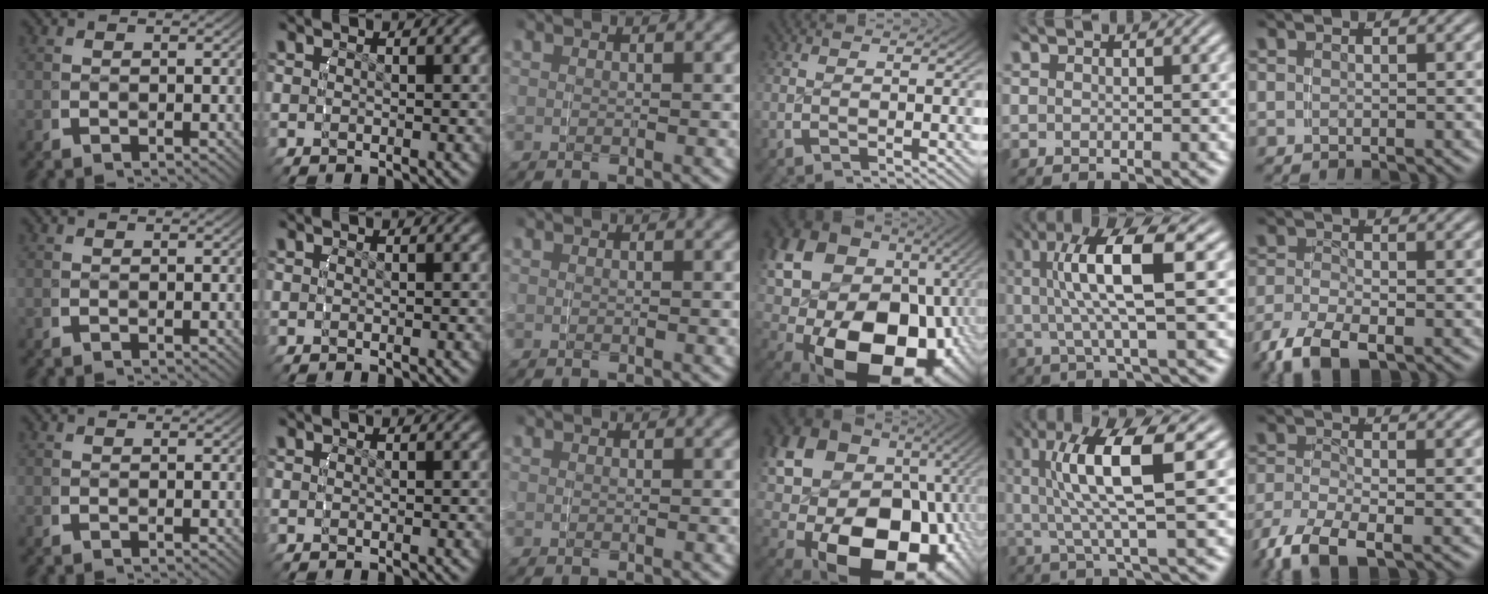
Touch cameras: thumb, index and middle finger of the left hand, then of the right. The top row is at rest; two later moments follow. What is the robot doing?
{"motion": "grasp_and_lifting", "object": "towel"}